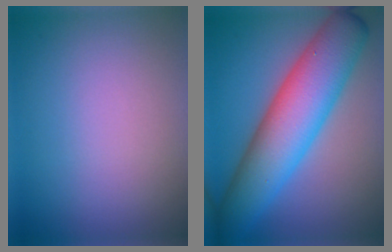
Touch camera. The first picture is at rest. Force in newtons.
{"total": 10.1, "press": 10.1, "slide": 0.0}